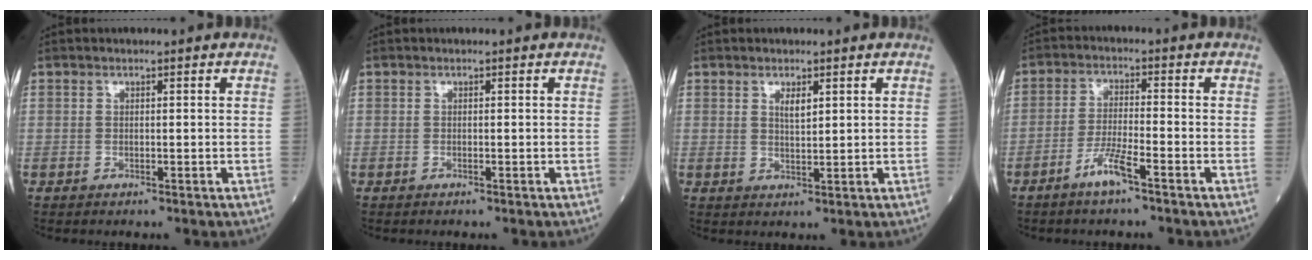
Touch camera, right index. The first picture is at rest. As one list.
[{"total": 0.0}, {"total": 2.1, "force": [1.1, 0.6, 1.7], "torque": [-0.033, -0.002, 0.022]}, {"total": 4.8, "force": [-3.2, 0.1, 3.6], "torque": [-0.076, -0.005, -0.064]}]